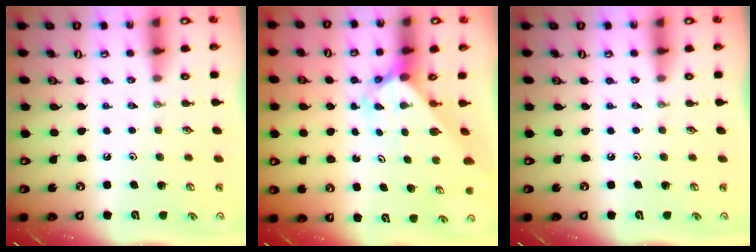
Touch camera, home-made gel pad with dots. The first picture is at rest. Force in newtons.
{"total": 2.3, "press": 2.3, "slide": 0.2}
{"total": 0.0}